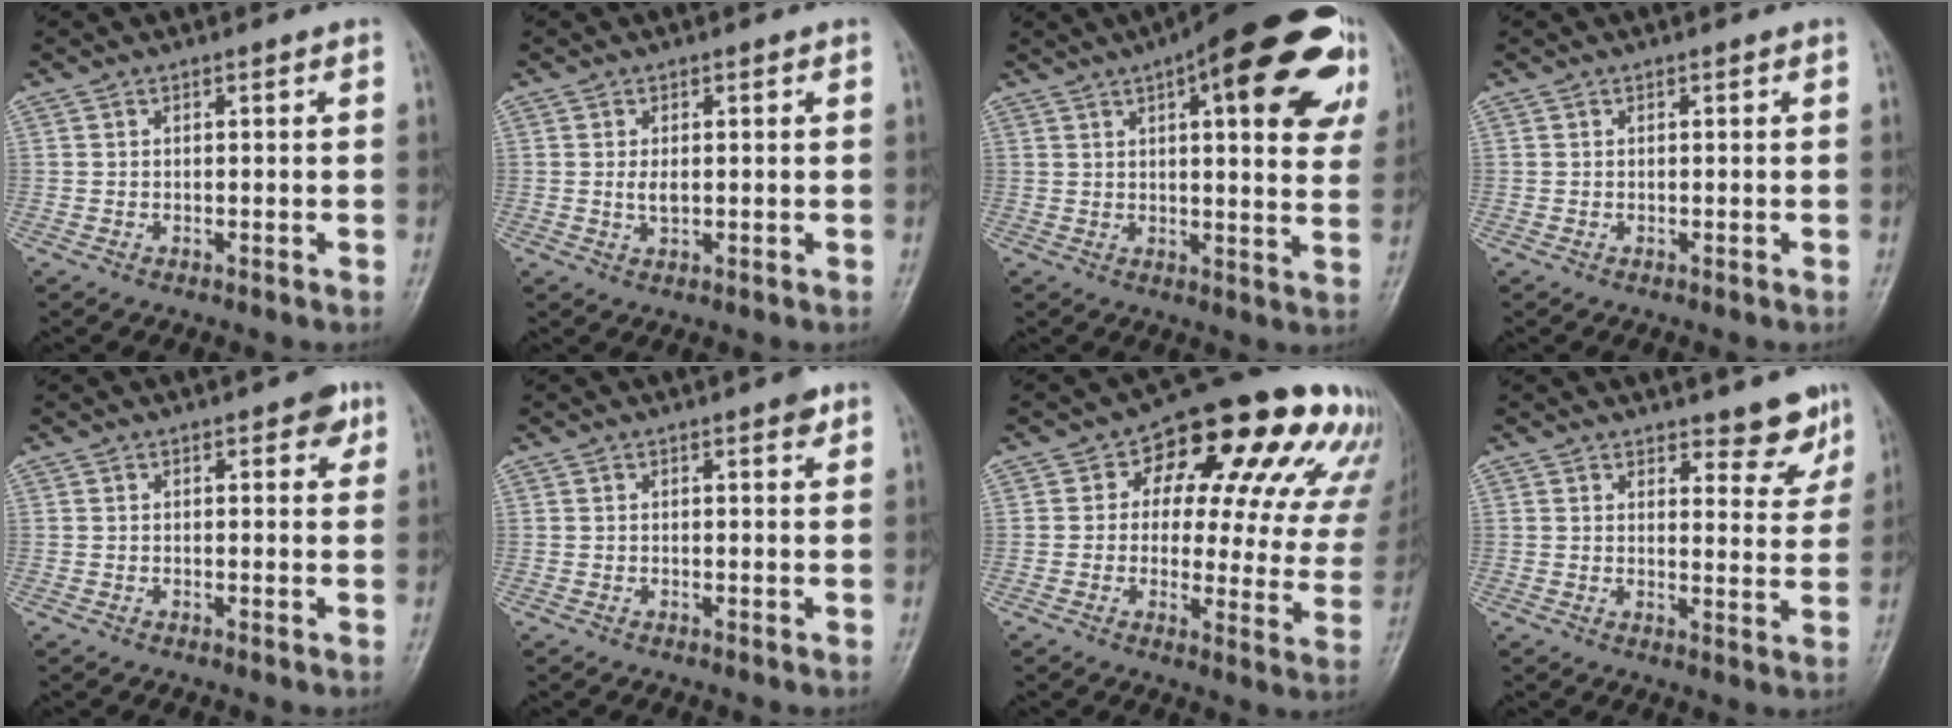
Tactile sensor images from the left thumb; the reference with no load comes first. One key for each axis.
{"total": 2.2, "fx": 0.1, "fy": 1.2, "fz": 1.8, "tx": -0.034, "ty": -0.004, "tz": 0.002}
{"total": 24.8, "fx": 10.8, "fy": 7.9, "fz": 21.0, "tx": -0.244, "ty": -0.002, "tz": 0.137}
{"total": 0.0}
{"total": 3.0, "fx": 1.5, "fy": 1.6, "fz": 2.0, "tx": -0.007, "ty": -0.003, "tz": 0.014}
{"total": 1.8, "fx": 1.1, "fy": 0.7, "fz": 1.3, "tx": -0.013, "ty": -0.003, "tz": 0.011}
{"total": 22.4, "fx": 10.9, "fy": 11.6, "fz": 15.8, "tx": -0.160, "ty": -0.001, "tz": 0.129}
{"total": 6.5, "fx": 5.1, "fy": 2.7, "fz": 3.0, "tx": -0.003, "ty": -0.037, "tz": 0.064}